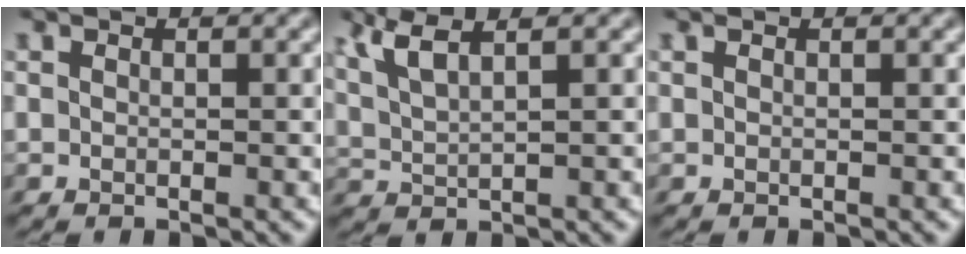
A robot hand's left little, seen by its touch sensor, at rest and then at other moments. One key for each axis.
{"total": 4.3, "fx": 2.2, "fy": 1.1, "fz": 3.5, "tx": -0.069, "ty": 0.019, "tz": 0.038}
{"total": 0.0}